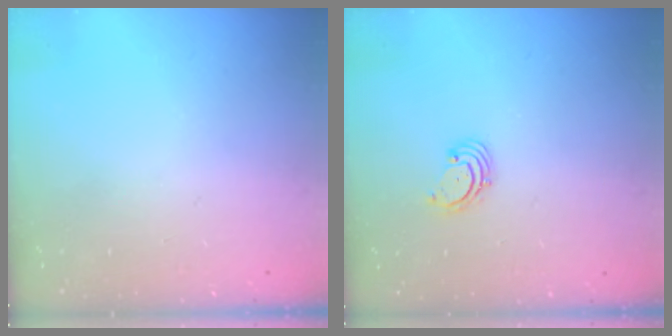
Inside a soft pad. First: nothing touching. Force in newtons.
{"total": 1.6, "press": 1.6, "slide": 0.2}